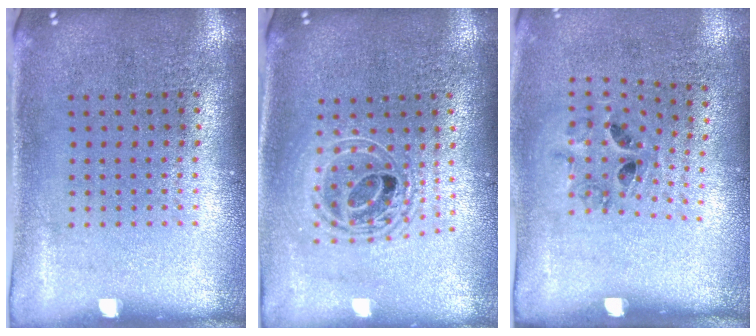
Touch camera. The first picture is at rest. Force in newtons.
{"total": 1.8, "press": 1.5, "slide": 1.0}
{"total": 1.4, "press": 0.8, "slide": 1.1}